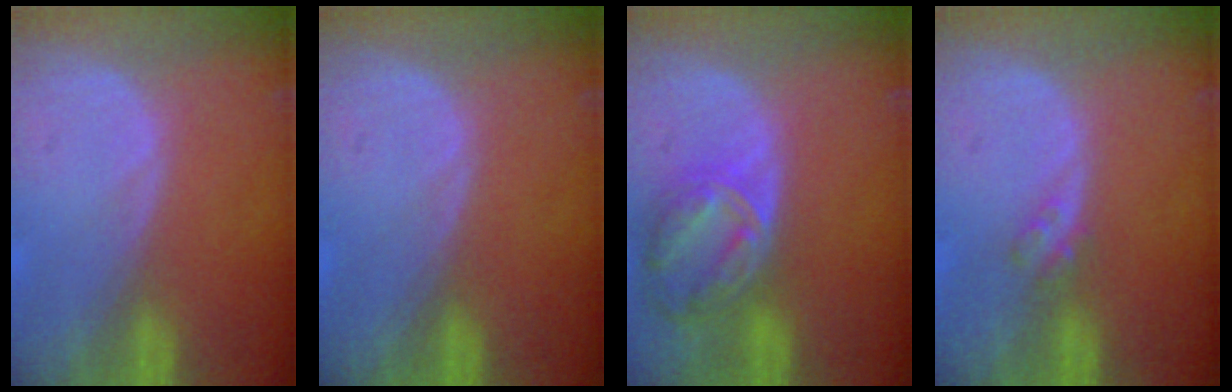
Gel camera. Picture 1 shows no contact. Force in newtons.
{"total": 0.0}
{"total": 8.2, "press": 7.0, "slide": 4.2}
{"total": 2.1, "press": 1.8, "slide": 1.0}